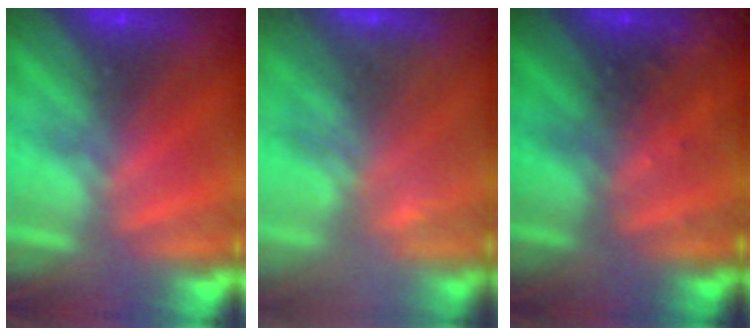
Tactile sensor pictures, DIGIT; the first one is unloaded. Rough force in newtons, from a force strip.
{"total": 3.2}
{"total": 2.8}